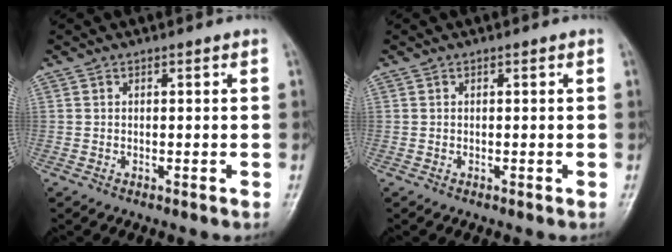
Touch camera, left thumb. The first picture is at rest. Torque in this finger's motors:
{"motor_torque": [-0.01, 0.01, 0.00, 0.00, 0.00]}